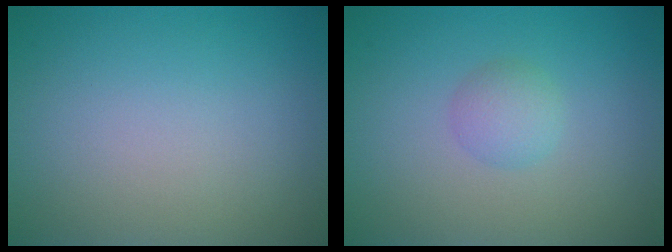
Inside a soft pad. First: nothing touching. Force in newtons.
{"total": 1.7, "press": 1.7, "slide": 0.0}